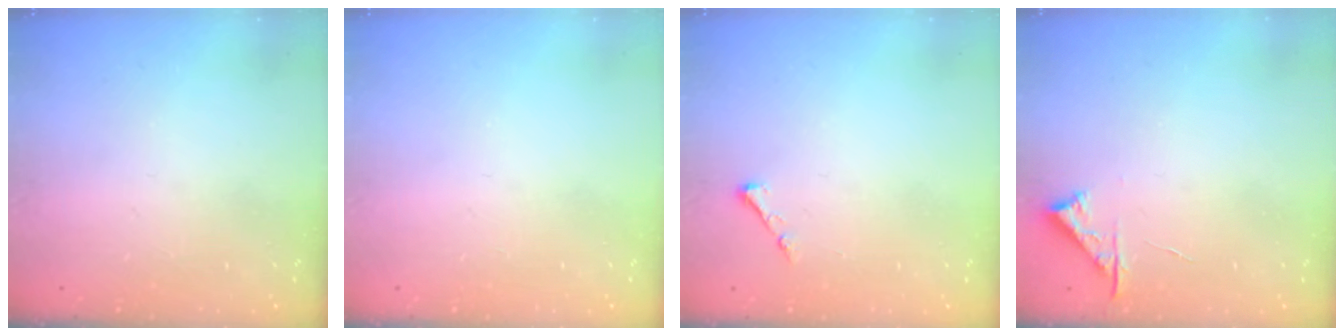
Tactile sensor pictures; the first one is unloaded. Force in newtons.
{"total": 0.0}
{"total": 3.3, "press": 3.3, "slide": 0.6}
{"total": 4.7, "press": 4.6, "slide": 0.6}